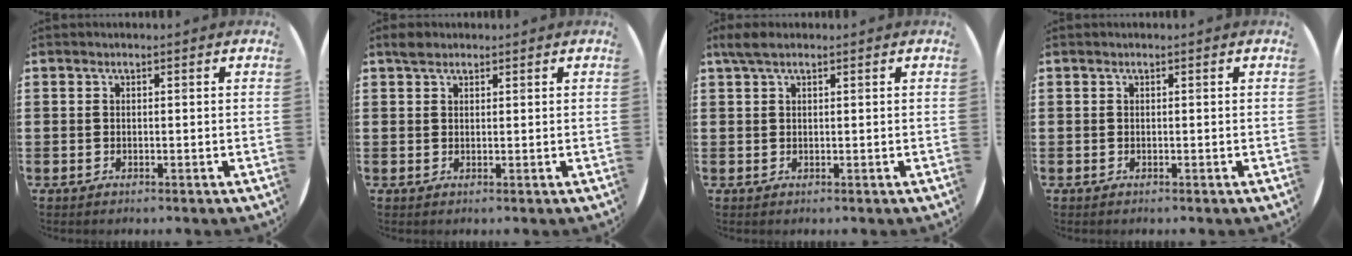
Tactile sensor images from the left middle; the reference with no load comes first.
{"total": 1.5, "force": [1.3, 0.7, 0.4], "torque": [-0.003, 0.002, 0.023]}
{"total": 2.0, "force": [1.4, 0.6, 1.3], "torque": [-0.028, 0.005, 0.025]}
{"total": 0.0}